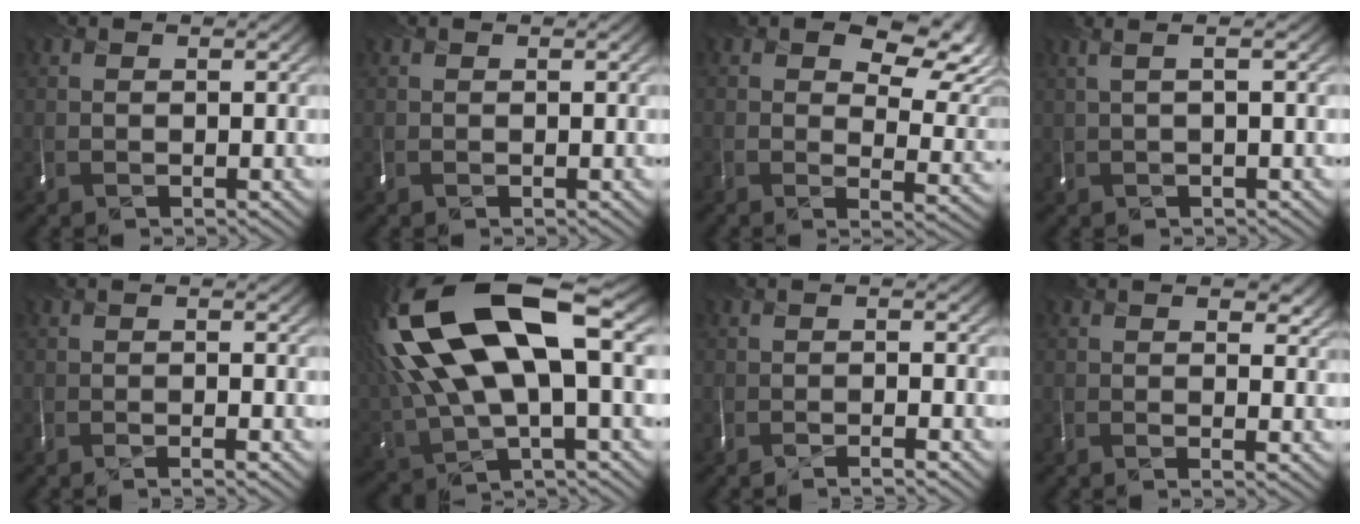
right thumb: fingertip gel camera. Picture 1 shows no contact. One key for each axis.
{"total": 0.0}
{"total": 7.3, "fx": 3.5, "fy": 3.6, "fz": 5.2, "tx": -0.073, "ty": -0.012, "tz": 0.052}
{"total": 1.3, "fx": 0.2, "fy": -0.4, "fz": 1.2, "tx": -0.005, "ty": 0.003, "tz": -0.004}
{"total": 1.8, "fx": -1.6, "fy": -0.8, "fz": 0.1, "tx": 0.017, "ty": -0.013, "tz": -0.042}
{"total": 17.6, "fx": 4.5, "fy": 7.3, "fz": 15.4, "tx": -0.340, "ty": -0.003, "tz": 0.095}
{"total": 2.4, "fx": -2.3, "fy": -0.8, "fz": 0.3, "tx": 0.014, "ty": -0.009, "tz": -0.057}
{"total": 1.7, "fx": 0.2, "fy": 0.4, "fz": 1.7, "tx": -0.017, "ty": -0.005, "tz": -0.003}